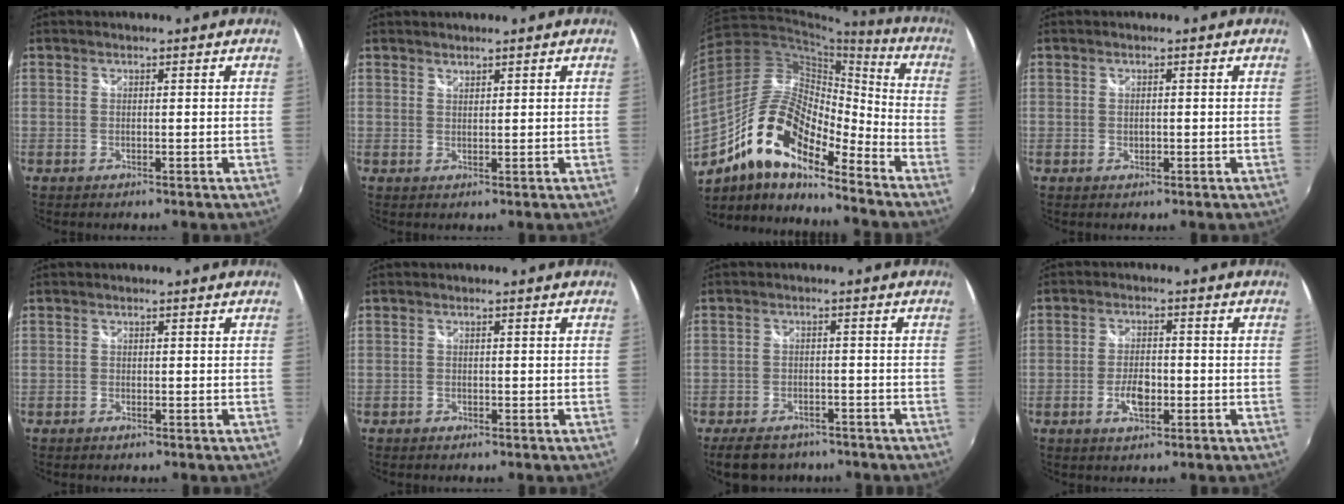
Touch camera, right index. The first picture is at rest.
{"total": 1.0, "force": [1.0, 0.3, 0.1], "torque": [0.000, 0.001, 0.018]}
{"total": 17.8, "force": [-11.5, 6.0, 12.1], "torque": [-0.222, 0.000, -0.232]}
{"total": 0.9, "force": [-0.1, 0.8, 0.5], "torque": [-0.007, -0.001, -0.002]}
{"total": 0.5, "force": [-0.5, -0.2, 0.2], "torque": [0.000, -0.002, -0.013]}
{"total": 0.6, "force": [-0.6, 0.1, 0.0], "torque": [0.001, 0.001, -0.013]}
{"total": 9.3, "force": [-7.1, 5.0, 3.4], "torque": [-0.087, 0.001, -0.105]}
{"total": 5.3, "force": [-1.8, 2.6, 4.2], "torque": [-0.086, -0.001, -0.029]}